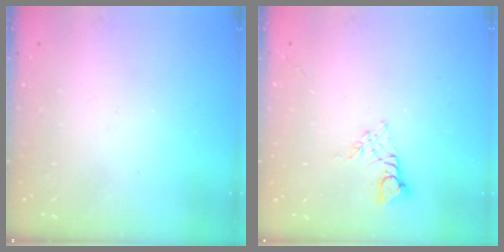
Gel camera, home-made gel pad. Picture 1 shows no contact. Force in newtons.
{"total": 2.8, "press": 2.7, "slide": 0.3}